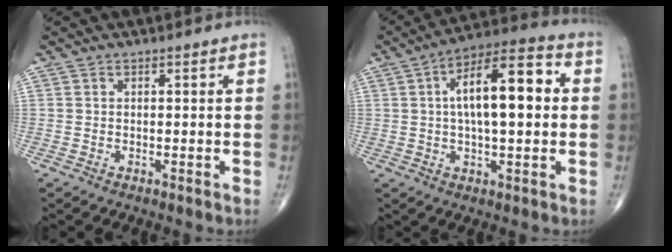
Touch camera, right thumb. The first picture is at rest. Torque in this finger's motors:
{"motor_torque": [1.14, 3.87, 1.28, 0.43, 0.17]}